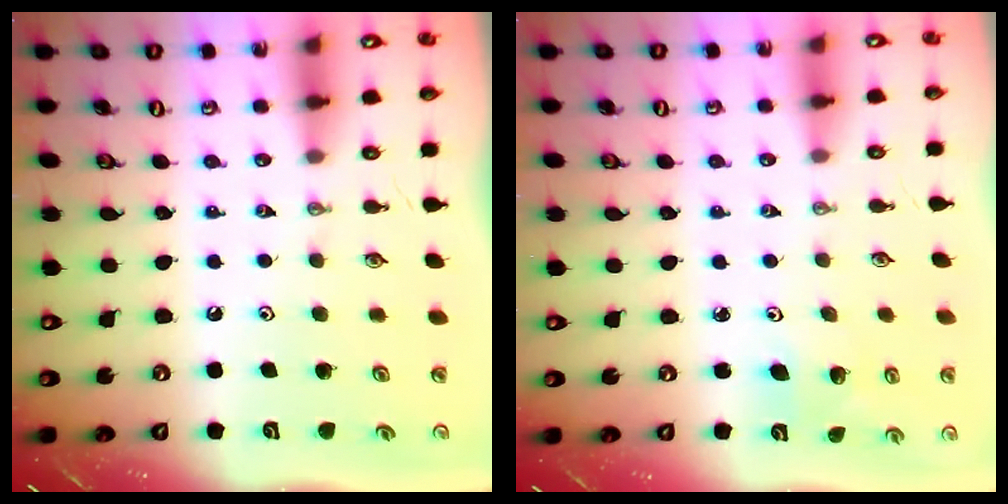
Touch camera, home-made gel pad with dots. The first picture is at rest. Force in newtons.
{"total": 4.7, "press": 4.1, "slide": 2.1}